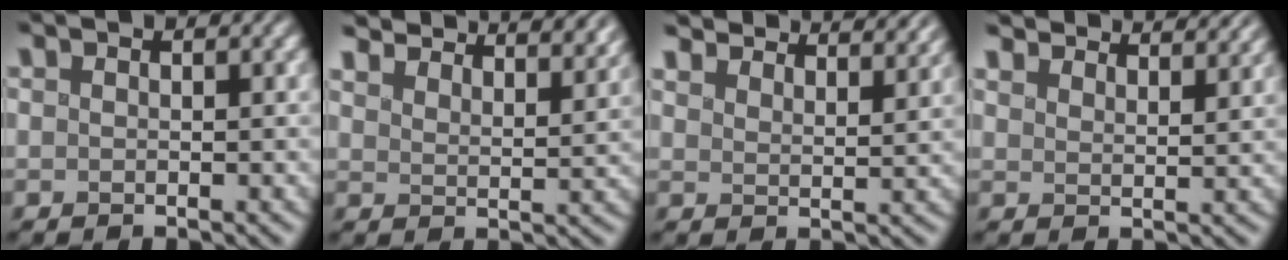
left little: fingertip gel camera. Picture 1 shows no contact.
{"total": 10.2, "force": [9.2, 2.3, 3.7], "torque": [-0.043, 0.012, 0.101]}
{"total": 8.9, "force": [8.3, 1.8, 2.8], "torque": [-0.029, 0.013, 0.090]}
{"total": 8.0, "force": [7.5, 1.5, 2.3], "torque": [-0.022, 0.014, 0.083]}